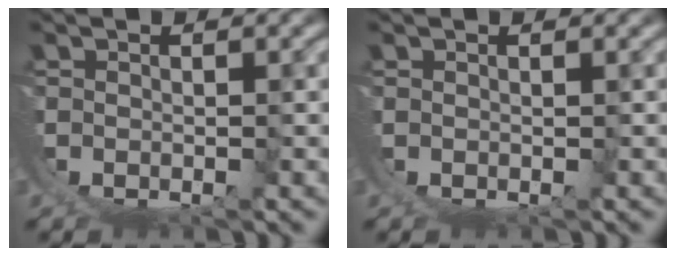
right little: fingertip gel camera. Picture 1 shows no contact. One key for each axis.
{"total": 0.0}